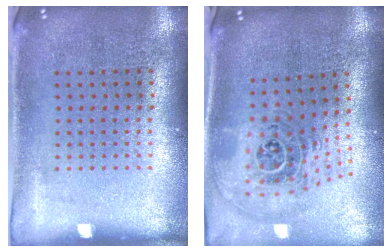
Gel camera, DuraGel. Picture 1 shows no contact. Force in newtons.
{"total": 1.9, "press": 1.5, "slide": 1.2}